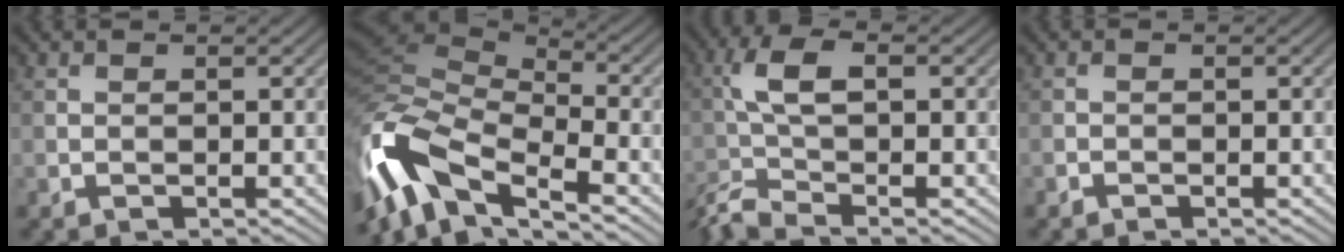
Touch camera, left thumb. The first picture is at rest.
{"total": 13.3, "force": [-5.6, 5.8, 10.5], "torque": [-0.238, -0.004, -0.110]}
{"total": 6.6, "force": [-2.8, 1.8, 5.7], "torque": [-0.122, -0.004, -0.070]}
{"total": 0.7, "force": [-0.6, 0.3, 0.1], "torque": [-0.001, -0.002, -0.011]}